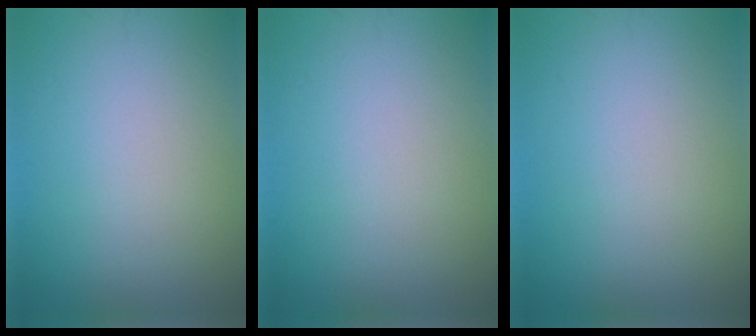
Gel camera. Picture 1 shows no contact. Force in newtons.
{"total": 0.0}
{"total": 0.0}